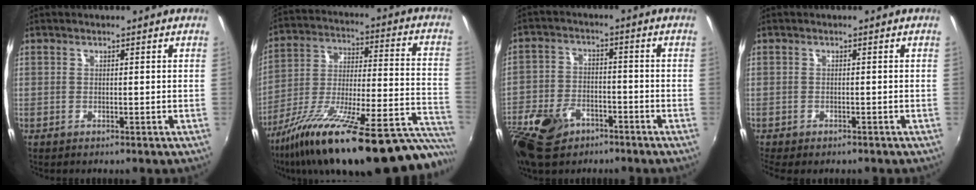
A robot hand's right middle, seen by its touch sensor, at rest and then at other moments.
{"total": 33.6, "force": [-25.6, 6.4, 20.8], "torque": [-0.289, -0.053, -0.379]}
{"total": 13.1, "force": [-8.0, 7.9, 6.8], "torque": [-0.173, -0.013, -0.149]}
{"total": 2.5, "force": [-1.8, 1.0, 1.5], "torque": [-0.031, -0.020, -0.026]}